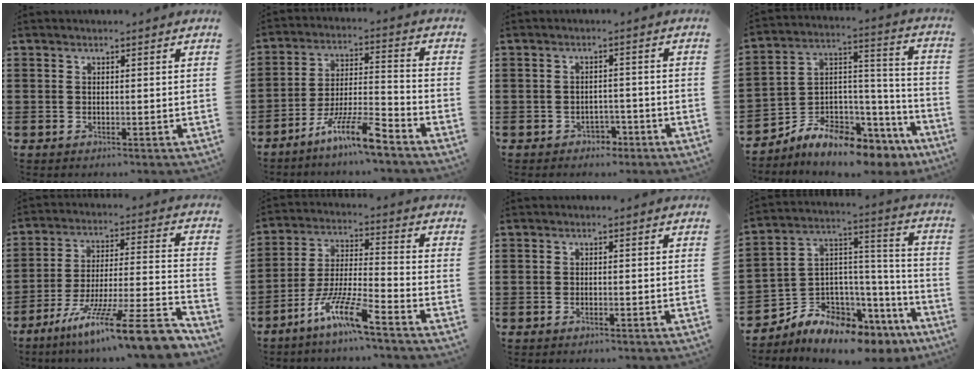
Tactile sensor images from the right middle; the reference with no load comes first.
{"total": 9.2, "force": [-7.1, 0.7, 5.8], "torque": [-0.115, 0.001, -0.138]}
{"total": 2.0, "force": [-1.7, 1.1, 0.2], "torque": [-0.013, 0.000, -0.039]}
{"total": 7.8, "force": [-7.1, 2.3, 2.1], "torque": [-0.046, 0.004, -0.140]}
{"total": 14.9, "force": [-11.0, 0.7, 10.0], "torque": [-0.151, 0.029, -0.192]}
{"total": 9.5, "force": [-7.0, 0.7, 6.4], "torque": [-0.134, -0.007, -0.138]}
{"total": 0.6, "force": [-0.5, 0.1, 0.3], "torque": [-0.008, -0.001, -0.009]}
{"total": 7.3, "force": [-7.0, 2.2, 0.4], "torque": [-0.027, -0.009, -0.141]}